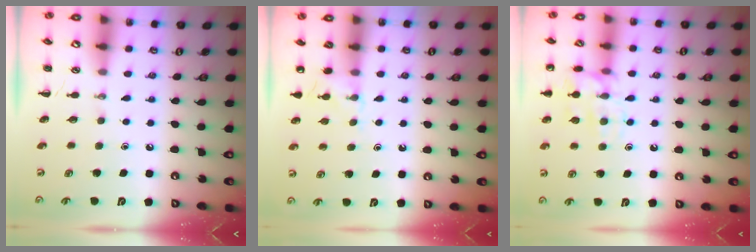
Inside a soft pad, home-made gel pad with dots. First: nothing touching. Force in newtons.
{"total": 5.7, "press": 5.4, "slide": 1.8}
{"total": 13.3, "press": 13.2, "slide": 0.7}